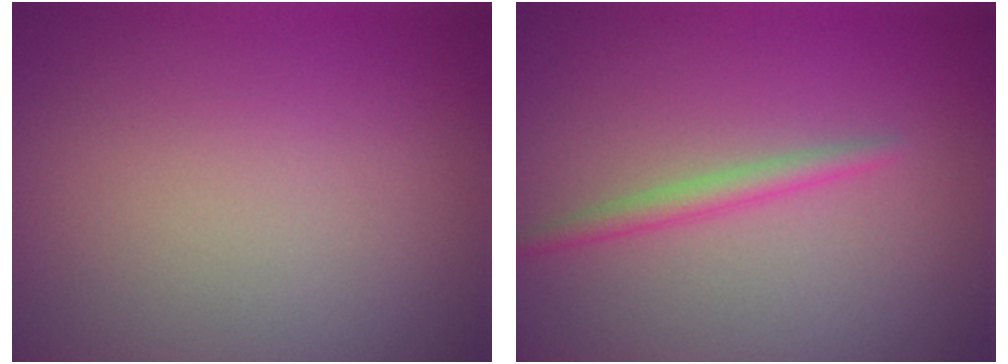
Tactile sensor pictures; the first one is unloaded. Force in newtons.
{"total": 1.6, "press": 1.6, "slide": 0.0}